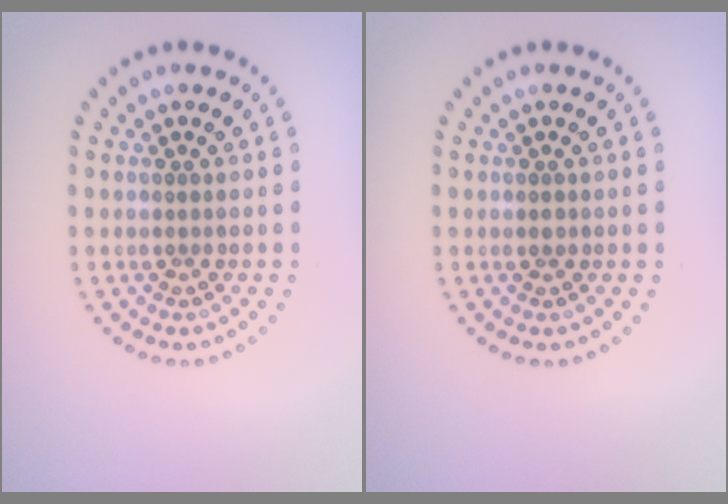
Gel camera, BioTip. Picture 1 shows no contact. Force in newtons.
{"total": 0.6, "press": 0.6, "slide": 0.1}